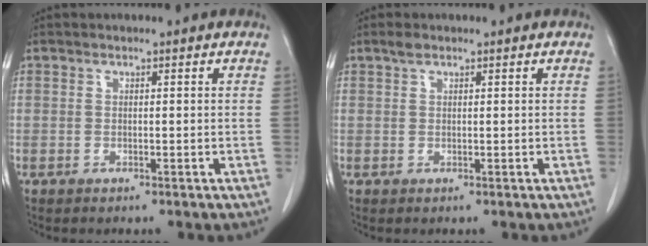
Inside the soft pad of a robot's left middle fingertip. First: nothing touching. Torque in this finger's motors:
{"motor_torque": [0.33, -0.28, -0.11, -0.02]}